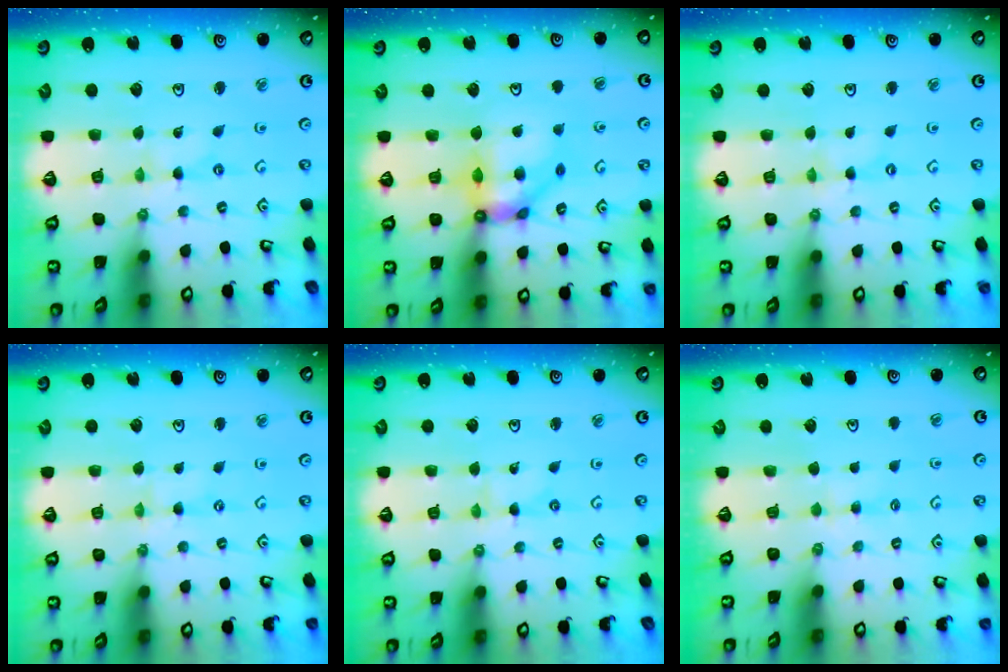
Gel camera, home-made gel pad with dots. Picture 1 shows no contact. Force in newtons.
{"total": 10.6, "press": 10.5, "slide": 0.9}
{"total": 0.0}
{"total": 0.5, "press": 0.5, "slide": 0.2}
{"total": 0.0}
{"total": 2.8, "press": 2.7, "slide": 0.5}